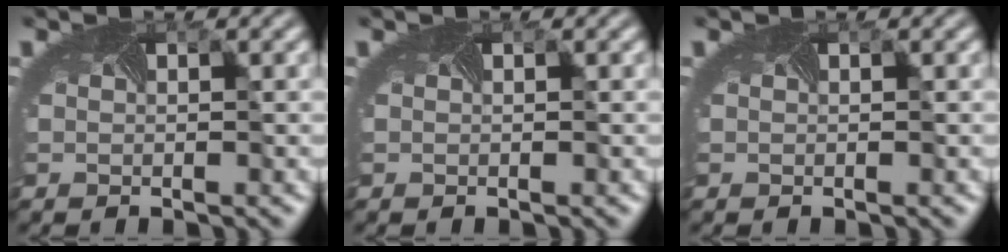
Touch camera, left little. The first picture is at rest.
{"total": 0.0}
{"total": 0.0}